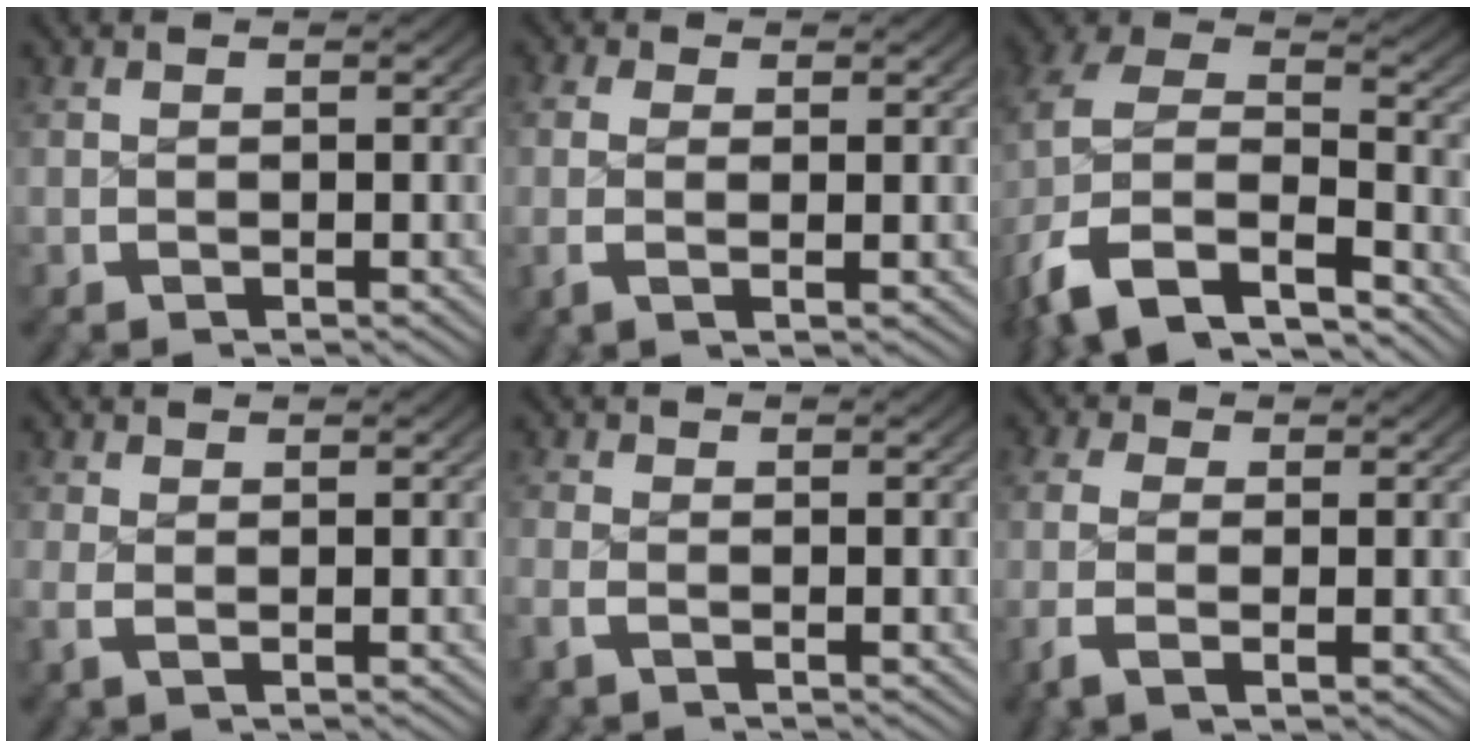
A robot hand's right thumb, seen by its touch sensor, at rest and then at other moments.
{"total": 2.1, "force": [0.3, 0.7, 1.9], "torque": [-0.039, -0.005, 0.006]}
{"total": 15.3, "force": [-4.8, 11.6, 8.8], "torque": [-0.229, -0.066, -0.067]}
{"total": 1.0, "force": [0.2, 0.4, 0.9], "torque": [-0.022, -0.007, 0.006]}
{"total": 1.0, "force": [-0.7, 0.5, 0.6], "torque": [-0.018, -0.002, -0.015]}
{"total": 3.1, "force": [-0.3, 1.5, 2.8], "torque": [-0.067, -0.010, -0.002]}